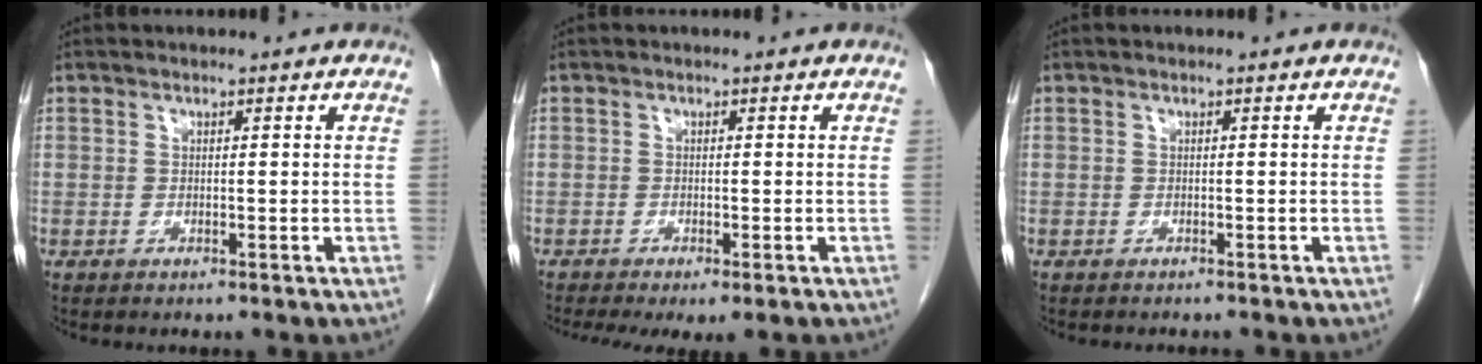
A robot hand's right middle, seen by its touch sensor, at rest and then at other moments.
{"total": 6.1, "force": [-4.5, 1.2, 3.9], "torque": [-0.057, -0.019, -0.069]}
{"total": 2.5, "force": [-2.2, 0.5, 0.9], "torque": [-0.015, -0.003, -0.025]}